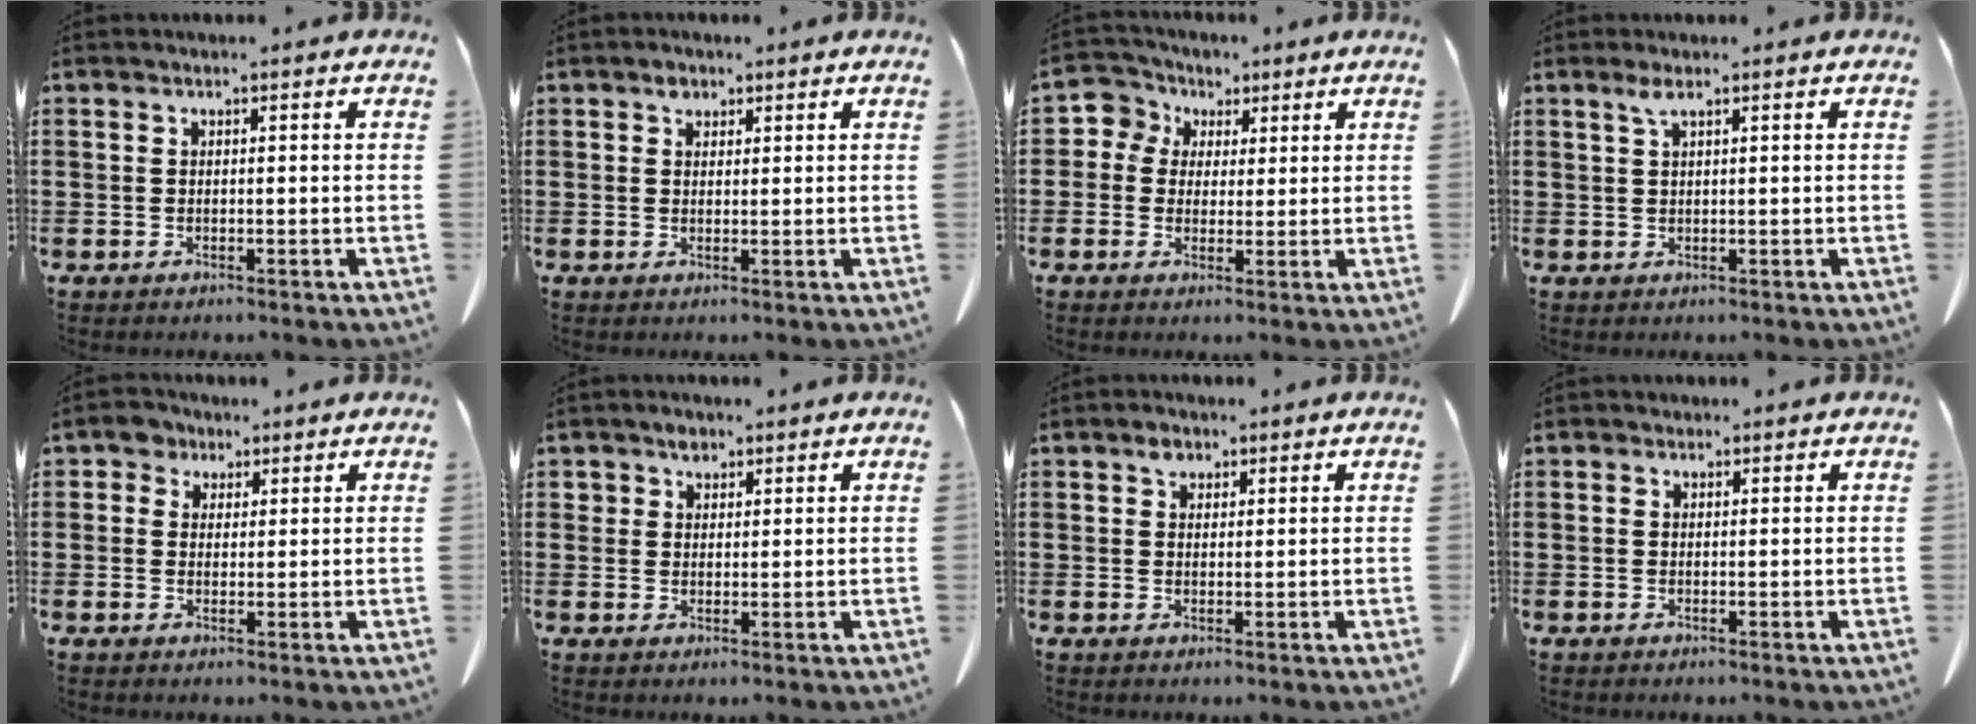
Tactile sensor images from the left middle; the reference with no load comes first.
{"total": 1.7, "force": [1.1, 1.1, 0.7], "torque": [-0.010, 0.000, 0.020]}
{"total": 4.5, "force": [1.5, 4.3, 0.3], "torque": [-0.035, 0.003, 0.022]}
{"total": 1.7, "force": [0.9, 0.3, 1.4], "torque": [-0.032, 0.002, 0.016]}
{"total": 3.0, "force": [2.0, 2.2, 0.4], "torque": [-0.012, 0.008, 0.035]}
{"total": 2.4, "force": [1.7, 1.6, 0.5], "torque": [-0.010, 0.001, 0.030]}
{"total": 2.0, "force": [1.3, 1.2, 0.9], "torque": [-0.014, 0.001, 0.023]}
{"total": 0.6, "force": [0.3, 0.5, 0.0], "torque": [-0.002, 0.003, 0.006]}